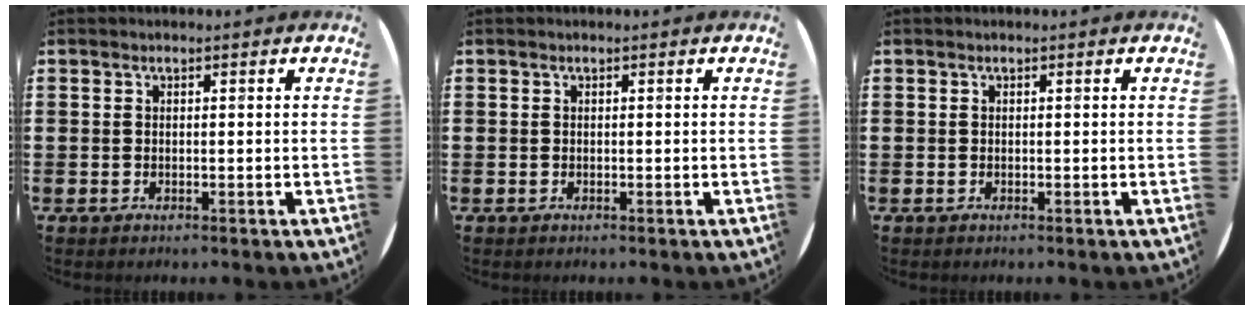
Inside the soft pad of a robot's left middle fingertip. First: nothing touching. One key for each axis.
{"total": 0.0}
{"total": 0.0}